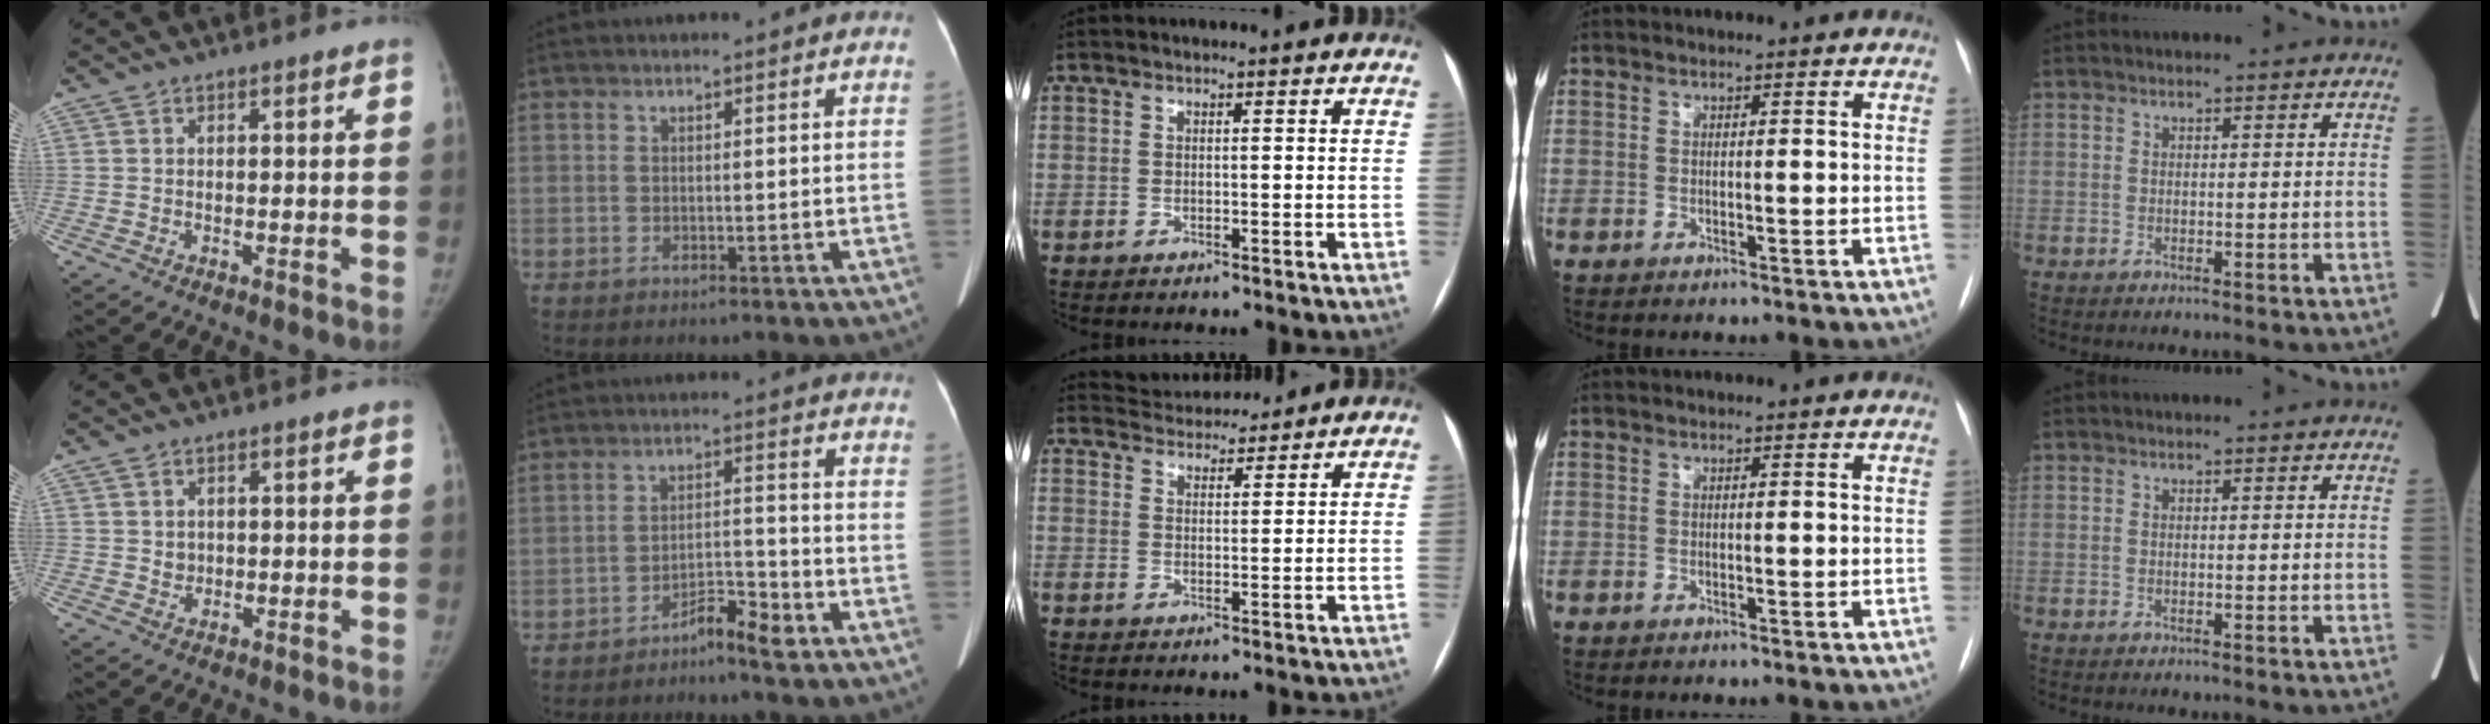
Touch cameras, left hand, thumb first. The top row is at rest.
{"thumb": {"total": 1.7, "force": [0.4, 1.5, 0.6], "torque": [-0.004, -0.003, 0.010]}, "index": {"total": 4.4, "force": [-3.7, 0.3, 2.3], "torque": [-0.039, -0.001, -0.067]}, "middle": {"total": 6.8, "force": [6.6, 1.2, 0.8], "torque": [-0.016, 0.023, 0.099]}}